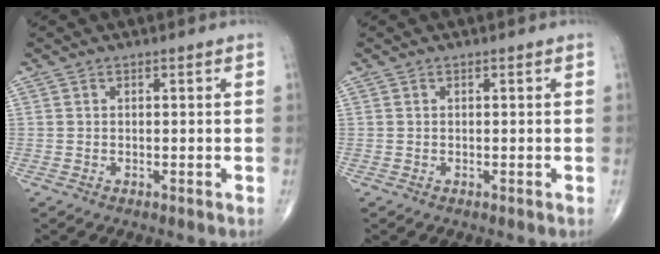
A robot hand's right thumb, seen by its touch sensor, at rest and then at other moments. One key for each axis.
{"total": 0.0}